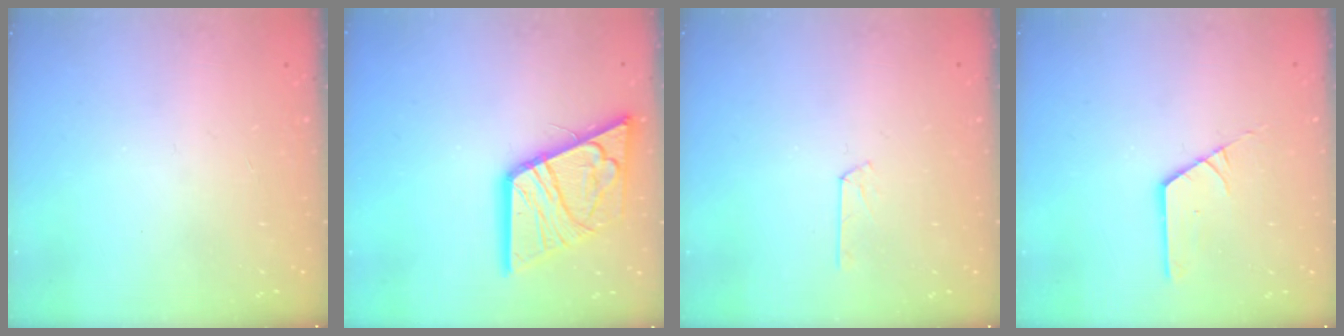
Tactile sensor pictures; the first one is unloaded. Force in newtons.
{"total": 20.6, "press": 20.5, "slide": 2.5}
{"total": 2.8, "press": 2.8, "slide": 0.3}
{"total": 2.7, "press": 2.7, "slide": 0.1}